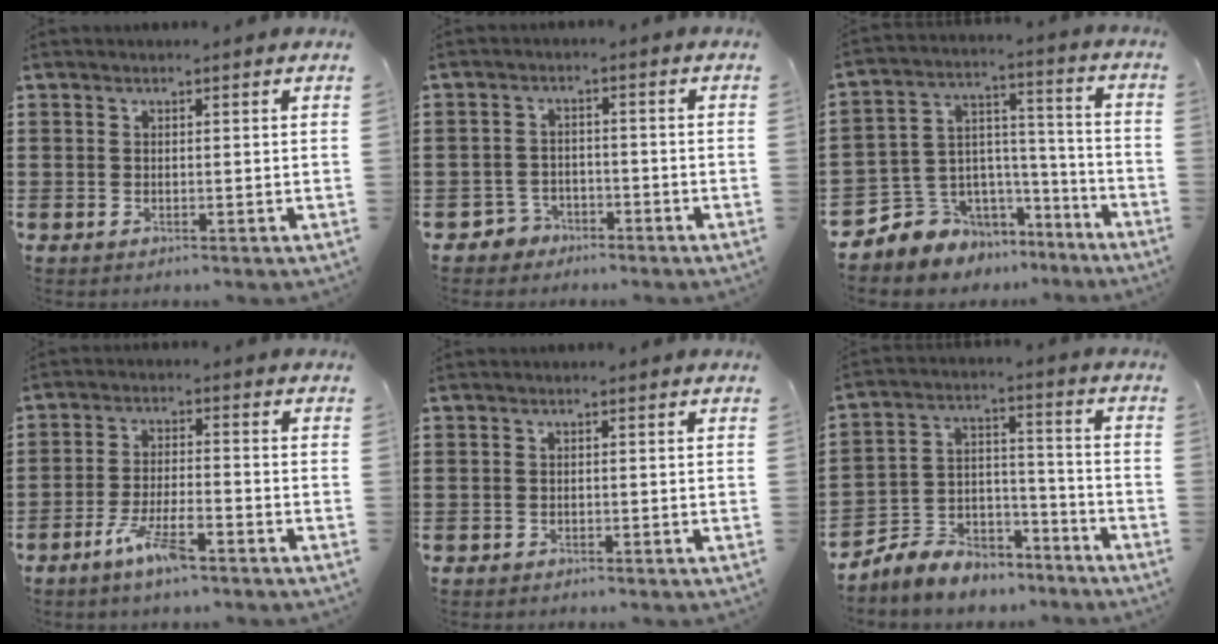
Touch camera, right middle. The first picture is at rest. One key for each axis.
{"total": 2.3, "fx": -2.0, "fy": 1.2, "fz": 0.0, "tx": -0.008, "ty": 0.003, "tz": -0.044}
{"total": 6.7, "fx": -4.5, "fy": 4.7, "fz": -1.2, "tx": -0.014, "ty": -0.007, "tz": -0.089}
{"total": 6.6, "fx": -4.1, "fy": 1.4, "fz": 4.9, "tx": -0.112, "ty": -0.007, "tz": -0.079}
{"total": 0.8, "fx": -0.7, "fy": 0.5, "fz": 0.0, "tx": 0.000, "ty": 0.003, "tz": -0.016}
{"total": 6.2, "fx": -5.9, "fy": 2.0, "fz": -0.2, "tx": -0.001, "ty": 0.012, "tz": -0.119}